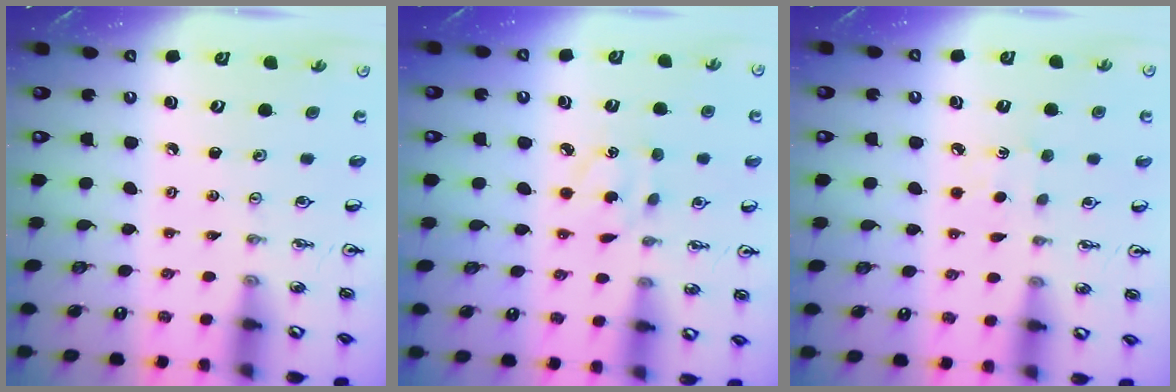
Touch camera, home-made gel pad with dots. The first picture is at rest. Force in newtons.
{"total": 3.9, "press": 3.9, "slide": 0.5}
{"total": 4.8, "press": 4.7, "slide": 0.5}